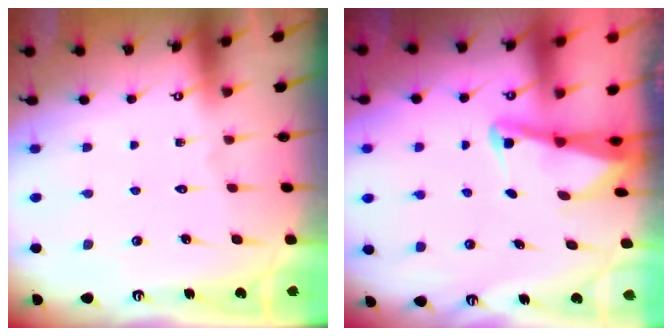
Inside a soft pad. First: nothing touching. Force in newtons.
{"total": 2.5, "press": 2.5, "slide": 0.4}